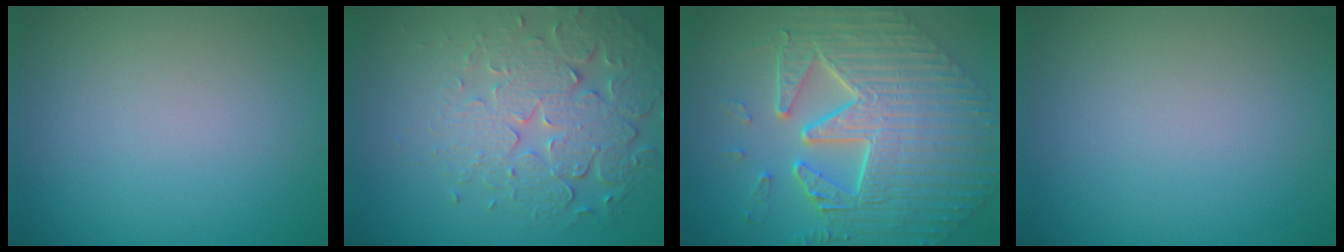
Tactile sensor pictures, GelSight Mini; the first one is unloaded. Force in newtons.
{"total": 6.4, "press": 4.9, "slide": 4.1}
{"total": 10.1, "press": 7.5, "slide": 6.8}
{"total": 0.0}